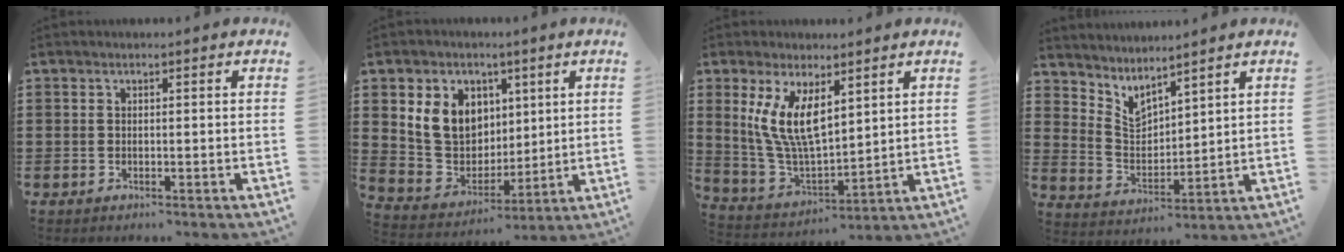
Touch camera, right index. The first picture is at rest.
{"total": 9.5, "force": [3.0, 8.2, 3.7], "torque": [-0.116, 0.004, 0.061]}
{"total": 9.2, "force": [3.9, 3.8, 7.4], "torque": [-0.172, -0.014, 0.071]}
{"total": 5.0, "force": [4.6, 1.3, 1.5], "torque": [-0.049, -0.021, 0.085]}